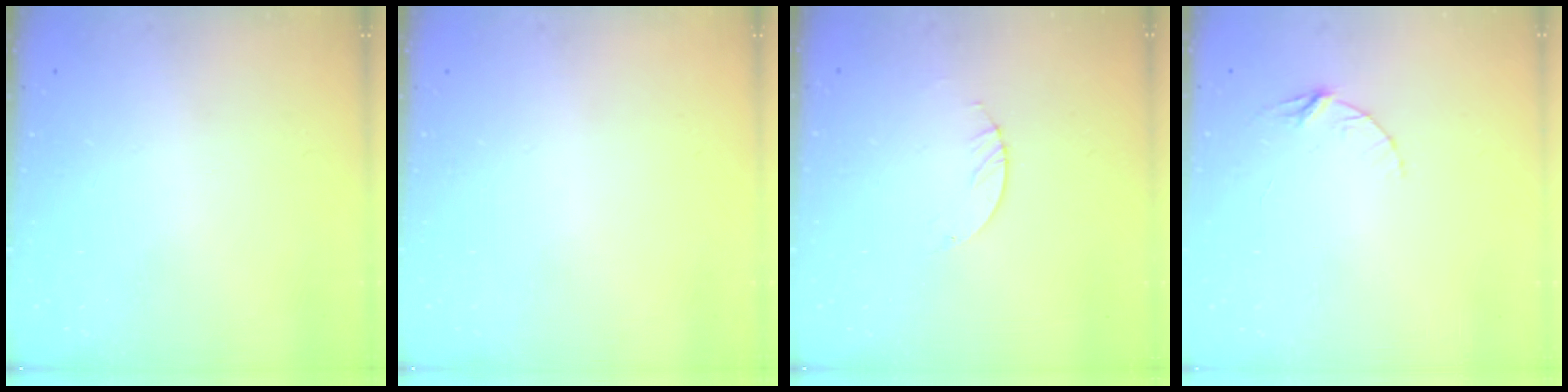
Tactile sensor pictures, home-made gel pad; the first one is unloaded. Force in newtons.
{"total": 0.0}
{"total": 0.9, "press": 0.8, "slide": 0.2}
{"total": 3.7, "press": 3.7, "slide": 0.4}